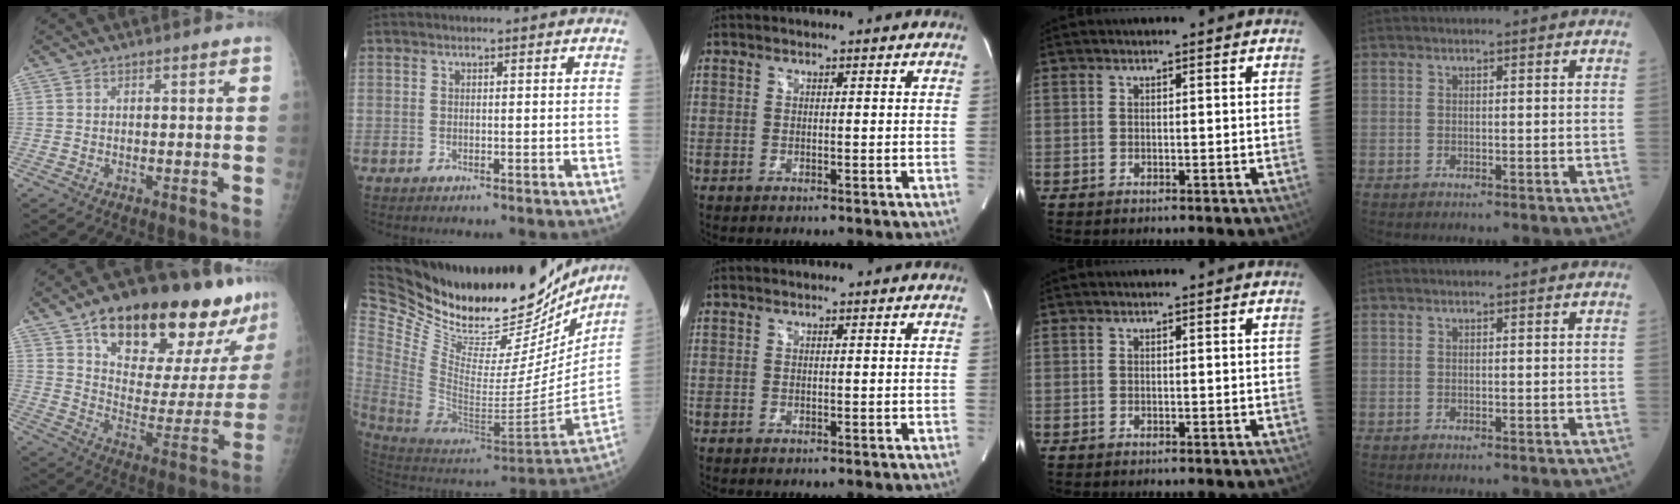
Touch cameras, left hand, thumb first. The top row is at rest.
{"thumb": {"total": 27.7, "force": [18.2, 10.5, 18.1], "torque": [-0.220, -0.056, 0.273]}, "index": {"total": 37.7, "force": [30.9, 11.3, 18.4], "torque": [-0.339, -0.049, 0.469]}}